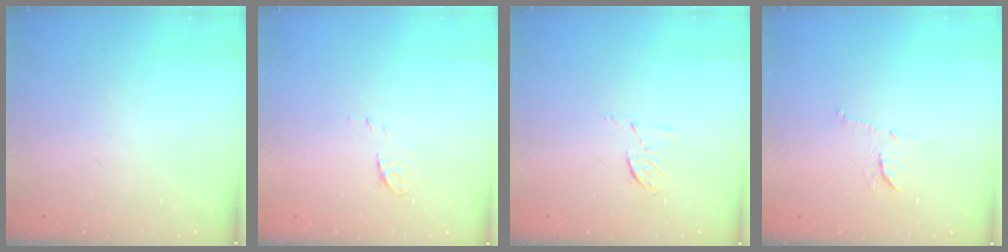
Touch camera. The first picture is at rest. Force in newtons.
{"total": 5.8, "press": 5.8, "slide": 0.7}
{"total": 5.4, "press": 5.1, "slide": 1.8}
{"total": 9.1, "press": 9.1, "slide": 0.5}